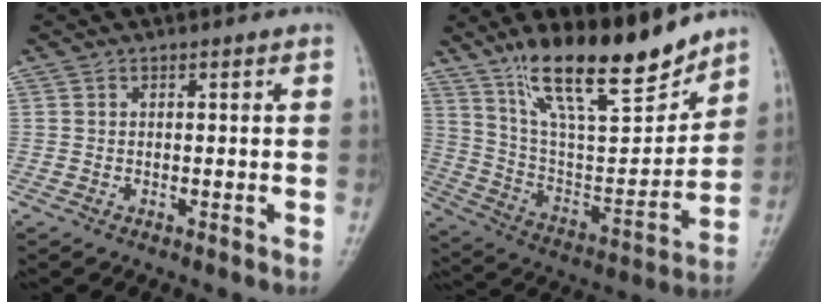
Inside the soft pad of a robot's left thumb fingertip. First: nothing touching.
{"total": 20.7, "force": [15.1, 5.8, 12.9], "torque": [-0.181, -0.078, 0.268]}